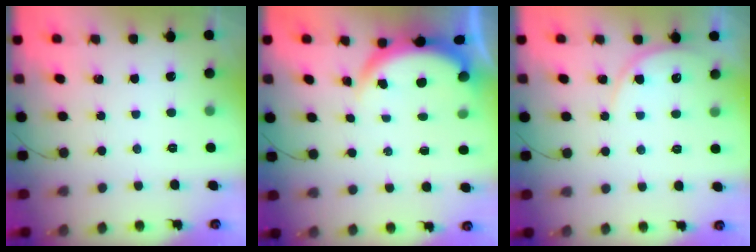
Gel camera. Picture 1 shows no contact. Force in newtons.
{"total": 4.0, "press": 4.0, "slide": 0.2}
{"total": 5.8, "press": 5.8, "slide": 0.4}